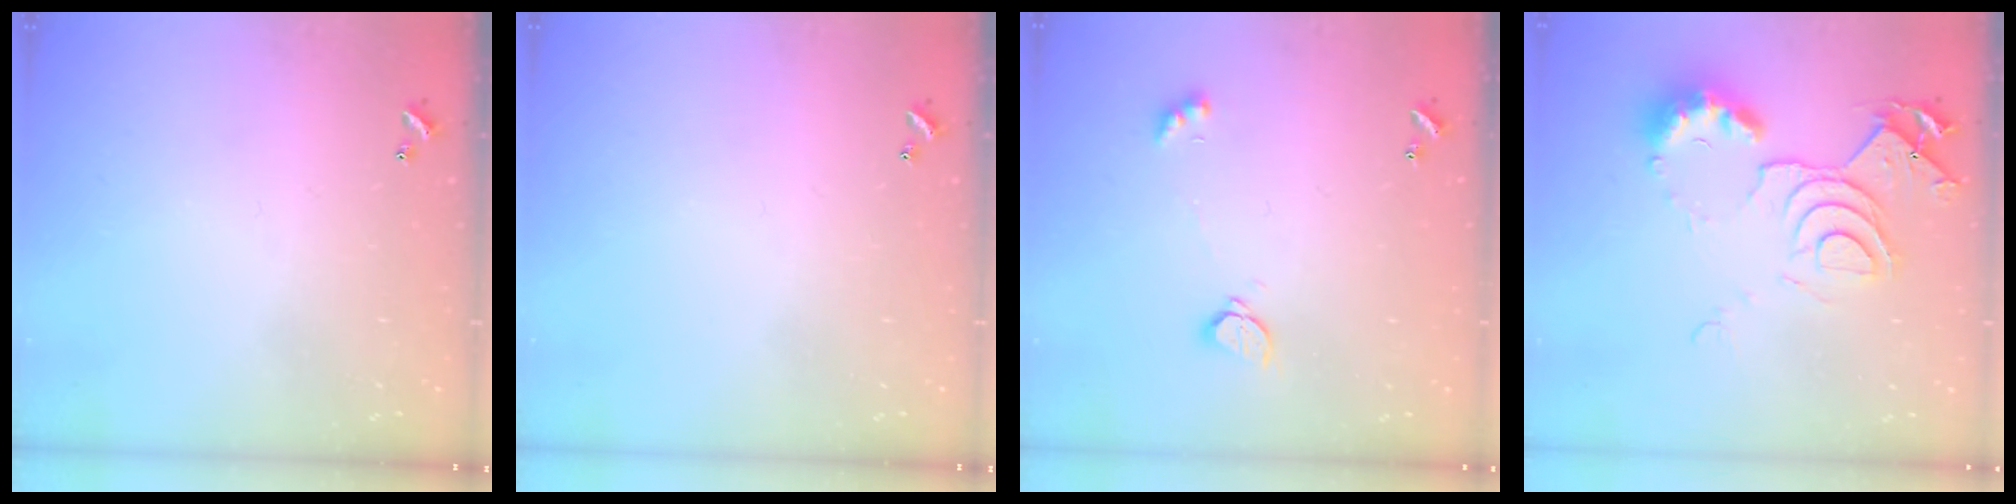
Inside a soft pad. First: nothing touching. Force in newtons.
{"total": 0.0}
{"total": 2.2, "press": 2.2, "slide": 0.2}
{"total": 12.1, "press": 12.0, "slide": 1.6}